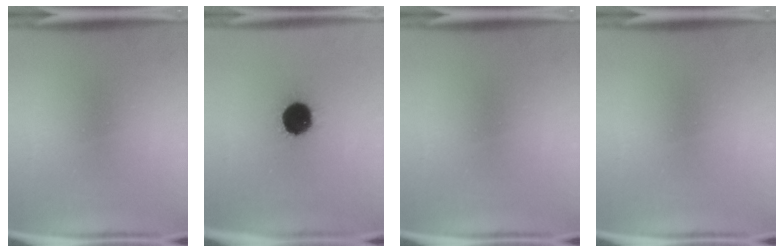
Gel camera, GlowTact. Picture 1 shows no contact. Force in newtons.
{"total": 13.3}
{"total": 0.0}
{"total": 0.0}